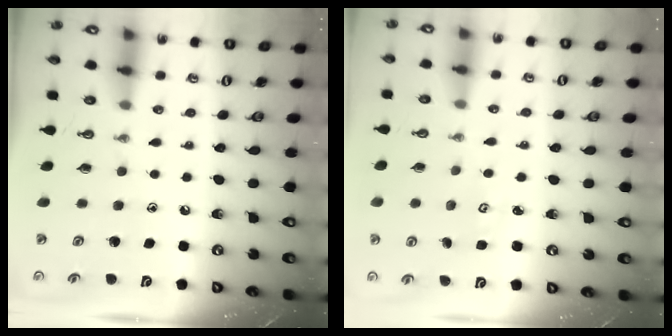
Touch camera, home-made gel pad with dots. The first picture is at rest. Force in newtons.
{"total": 2.0, "press": 2.0, "slide": 0.3}